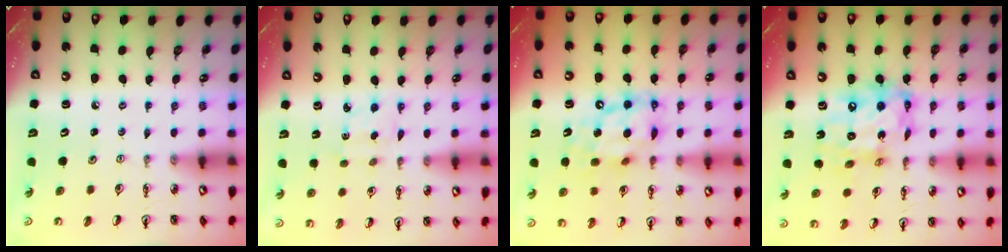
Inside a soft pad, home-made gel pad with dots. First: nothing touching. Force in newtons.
{"total": 1.7, "press": 1.5, "slide": 0.8}
{"total": 12.0, "press": 12.0, "slide": 0.9}
{"total": 14.9, "press": 14.9, "slide": 1.2}